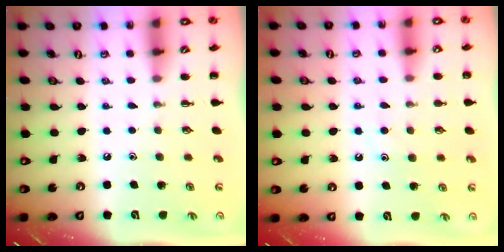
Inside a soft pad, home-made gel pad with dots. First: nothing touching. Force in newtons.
{"total": 8.6, "press": 8.5, "slide": 1.1}